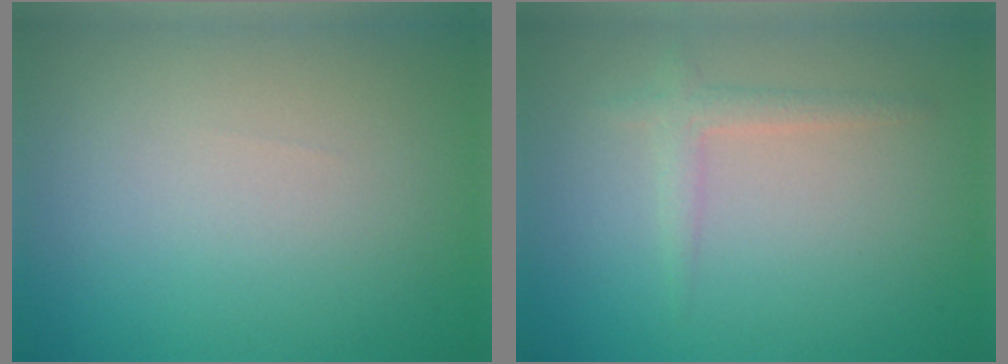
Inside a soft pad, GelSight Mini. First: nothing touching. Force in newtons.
{"total": 1.6, "press": 1.6, "slide": 0.1}